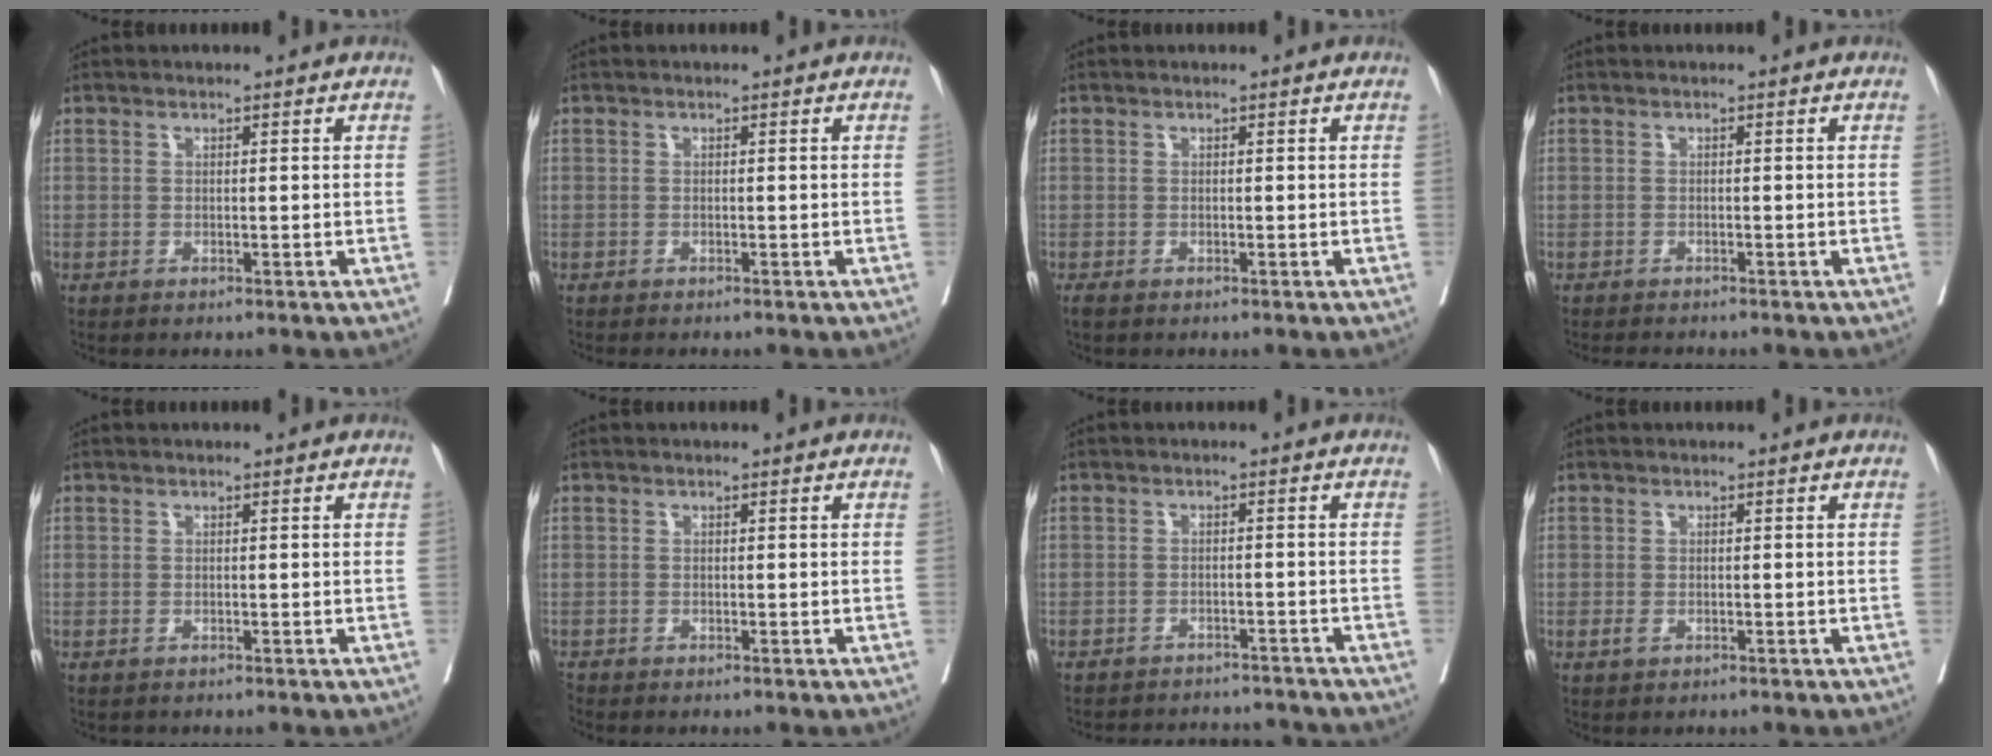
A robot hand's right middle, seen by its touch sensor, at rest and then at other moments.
{"total": 1.2, "force": [-1.1, 0.3, 0.4], "torque": [-0.008, -0.003, -0.015]}
{"total": 1.0, "force": [-0.8, 0.4, 0.5], "torque": [-0.010, -0.004, -0.013]}
{"total": 2.2, "force": [-2.1, 0.3, 0.6], "torque": [-0.008, -0.006, -0.031]}
{"total": 0.0}
{"total": 0.5, "force": [-0.5, 0.0, -0.1], "torque": [-0.003, -0.004, -0.014]}
{"total": 9.3, "force": [-9.1, 1.9, 1.2], "torque": [-0.022, 0.014, -0.111]}
{"total": 1.0, "force": [-0.4, 0.6, 0.7], "torque": [-0.016, -0.001, -0.005]}